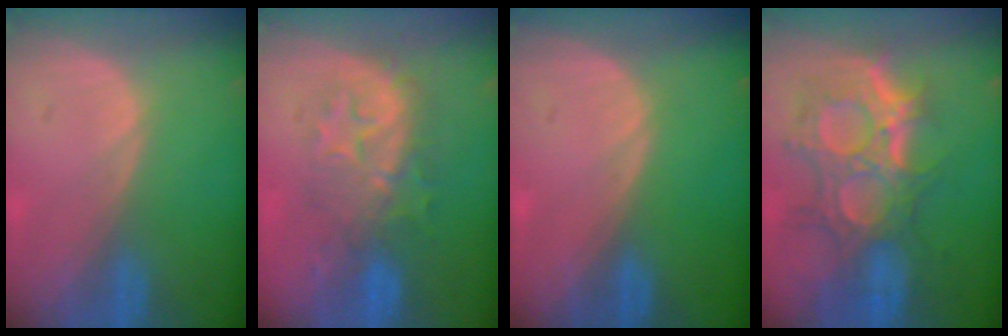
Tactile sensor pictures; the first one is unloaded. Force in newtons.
{"total": 8.2, "press": 8.1, "slide": 1.1}
{"total": 0.0}
{"total": 11.8, "press": 10.6, "slide": 5.2}